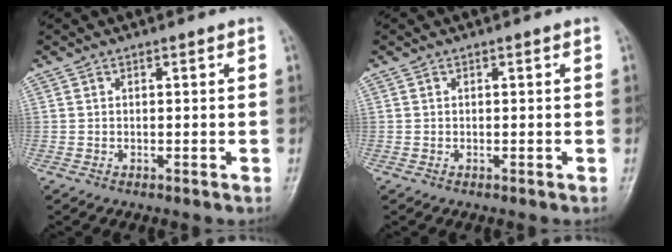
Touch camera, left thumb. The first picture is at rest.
{"total": 0.0}